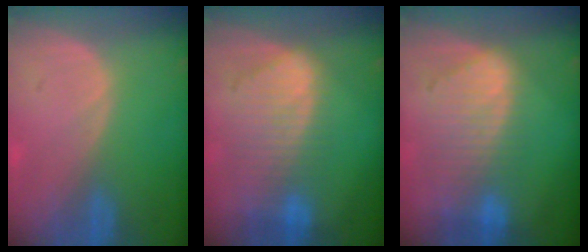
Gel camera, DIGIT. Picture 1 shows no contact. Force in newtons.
{"total": 9.2, "press": 8.1, "slide": 4.4}
{"total": 9.1, "press": 8.0, "slide": 4.3}